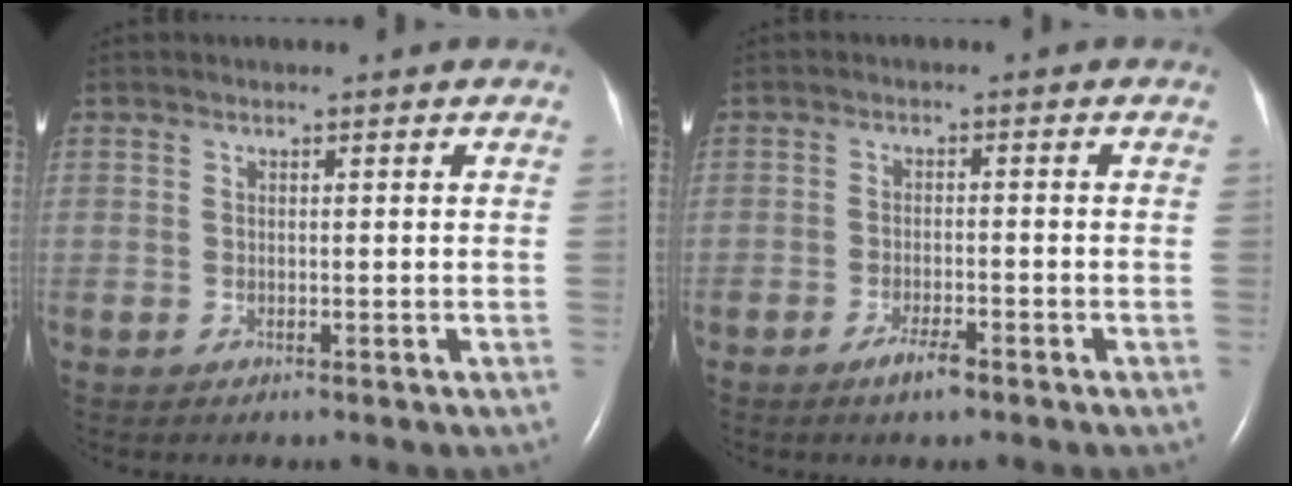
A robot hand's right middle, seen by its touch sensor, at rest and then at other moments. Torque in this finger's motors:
{"motor_torque": [0.45, -0.31, 0.05, 0.02]}